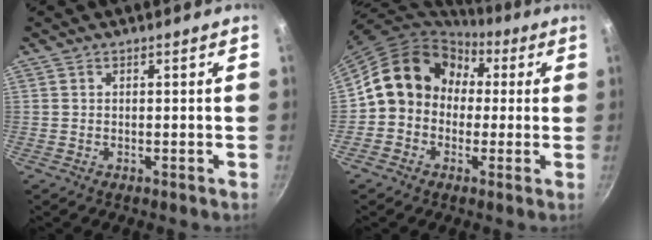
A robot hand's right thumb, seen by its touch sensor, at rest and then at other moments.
{"total": 13.5, "force": [1.5, 11.7, 6.6], "torque": [-0.072, 0.036, 0.003]}